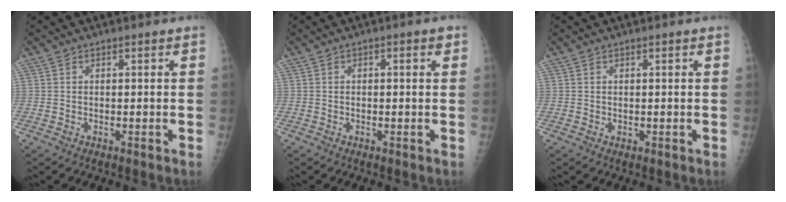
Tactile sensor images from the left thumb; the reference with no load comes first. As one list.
[{"total": 1.5, "force": [0.4, 0.6, 1.3], "torque": [-0.013, 0.005, 0.002]}, {"total": 0.6, "force": [0.3, 0.3, 0.3], "torque": [-0.002, -0.002, 0.006]}]